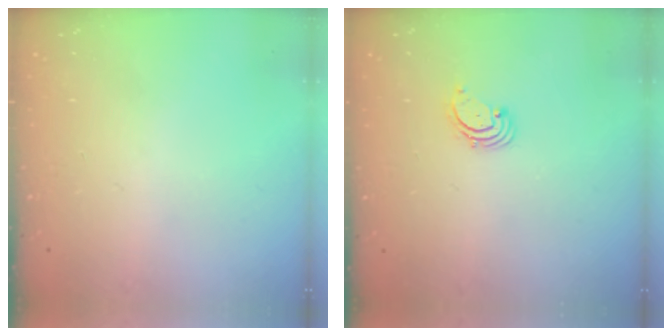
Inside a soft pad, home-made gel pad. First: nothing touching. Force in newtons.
{"total": 1.7, "press": 1.7, "slide": 0.2}